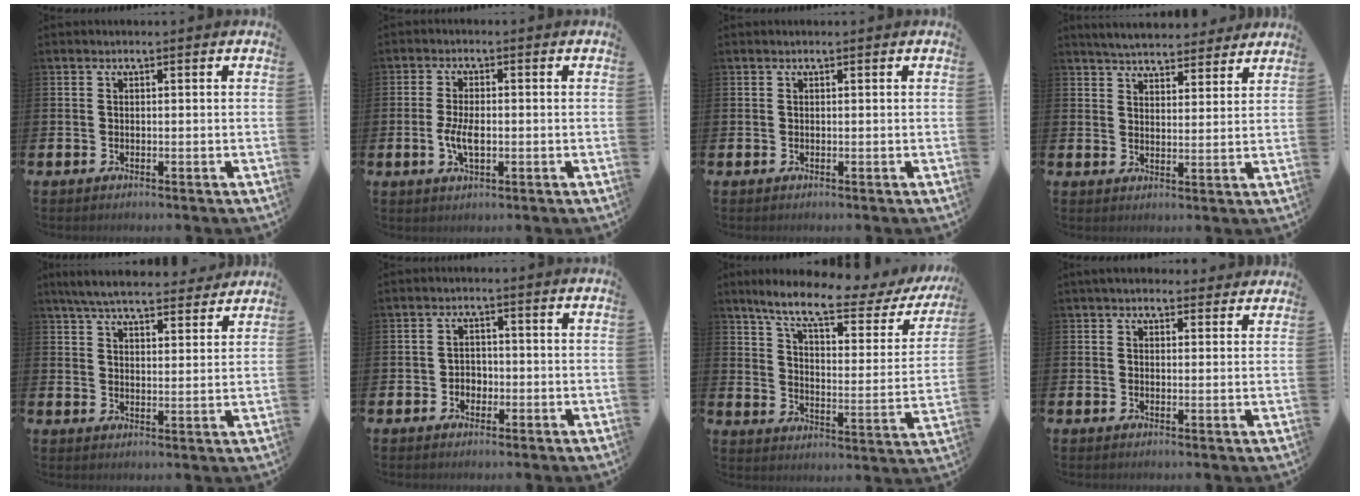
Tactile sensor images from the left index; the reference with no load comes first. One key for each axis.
{"total": 4.1, "fx": -0.5, "fy": 1.9, "fz": 3.6, "tx": -0.070, "ty": 0.000, "tz": -0.012}
{"total": 0.0}
{"total": 5.0, "fx": 4.9, "fy": 0.9, "fz": 0.3, "tx": -0.023, "ty": -0.028, "tz": 0.087}
{"total": 6.6, "fx": 6.2, "fy": 1.1, "fz": 1.9, "tx": -0.047, "ty": -0.033, "tz": 0.109}
{"total": 2.1, "fx": -0.8, "fy": 1.9, "fz": 0.7, "tx": -0.006, "ty": 0.002, "tz": -0.021}
{"total": 9.7, "fx": 7.8, "fy": 1.9, "fz": 5.4, "tx": -0.132, "ty": -0.044, "tz": 0.128}
{"total": 2.9, "fx": 2.7, "fy": 1.0, "fz": 0.5, "tx": -0.005, "ty": -0.008, "tz": 0.048}